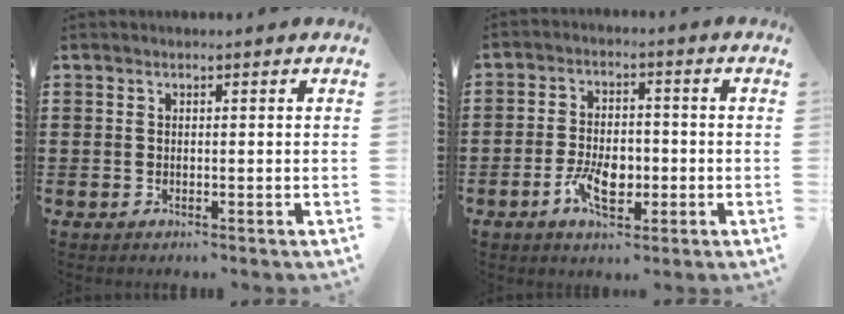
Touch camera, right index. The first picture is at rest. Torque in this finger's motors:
{"motor_torque": [1.94, 0.20, 0.31, 0.16]}